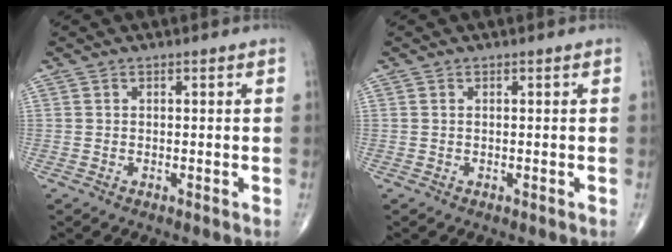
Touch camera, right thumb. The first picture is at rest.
{"total": 0.0}